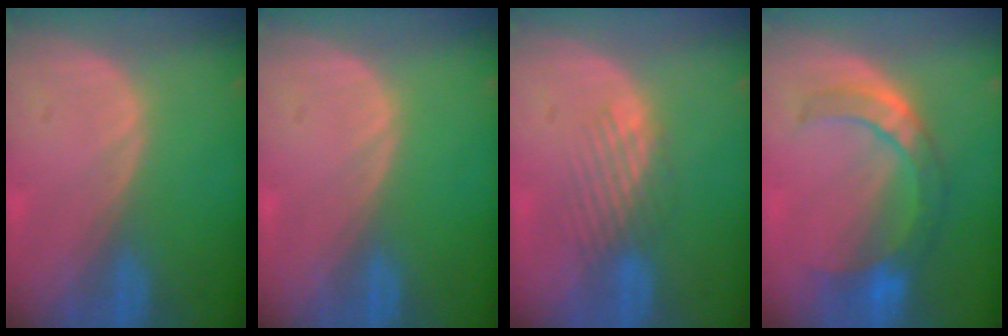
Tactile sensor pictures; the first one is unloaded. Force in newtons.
{"total": 0.0}
{"total": 3.6, "press": 3.1, "slide": 1.9}
{"total": 7.4, "press": 7.2, "slide": 1.8}